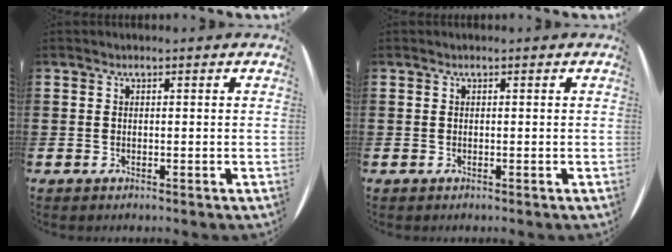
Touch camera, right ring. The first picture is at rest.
{"total": 0.0}